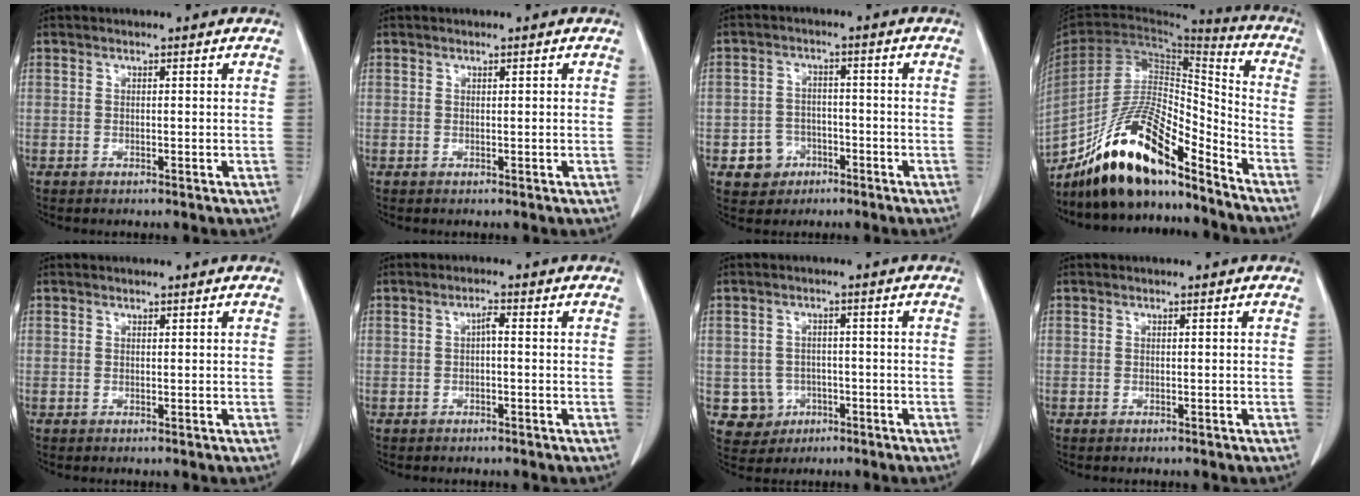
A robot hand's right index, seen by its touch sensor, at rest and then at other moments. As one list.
[{"total": 0.0}, {"total": 5.0, "force": [-2.3, 4.3, 0.9], "torque": [-0.010, 0.013, -0.030]}, {"total": 17.3, "force": [-13.5, 3.5, 10.3], "torque": [-0.184, 0.020, -0.239]}, {"total": 0.0}, {"total": 1.3, "force": [-0.1, 0.3, 1.3], "torque": [-0.023, 0.004, -0.002]}, {"total": 4.8, "force": [-1.3, 4.6, 0.4], "torque": [-0.001, 0.009, -0.013]}, {"total": 0.0}]